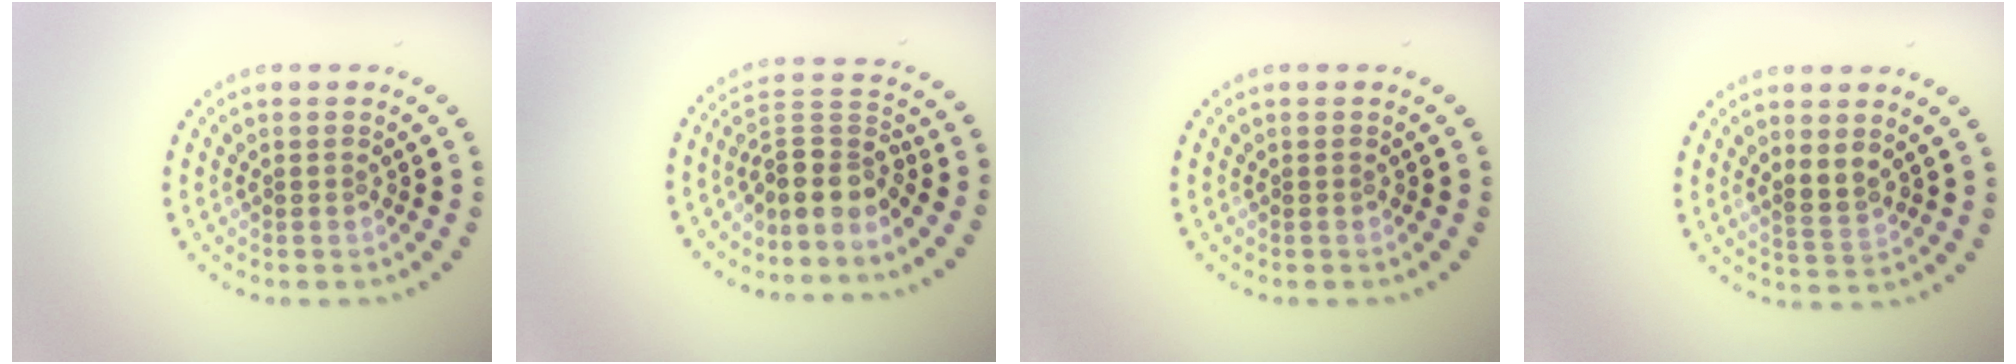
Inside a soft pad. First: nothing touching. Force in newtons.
{"total": 3.8, "press": 3.0, "slide": 2.4}
{"total": 0.0}
{"total": 2.0, "press": 1.8, "slide": 0.9}